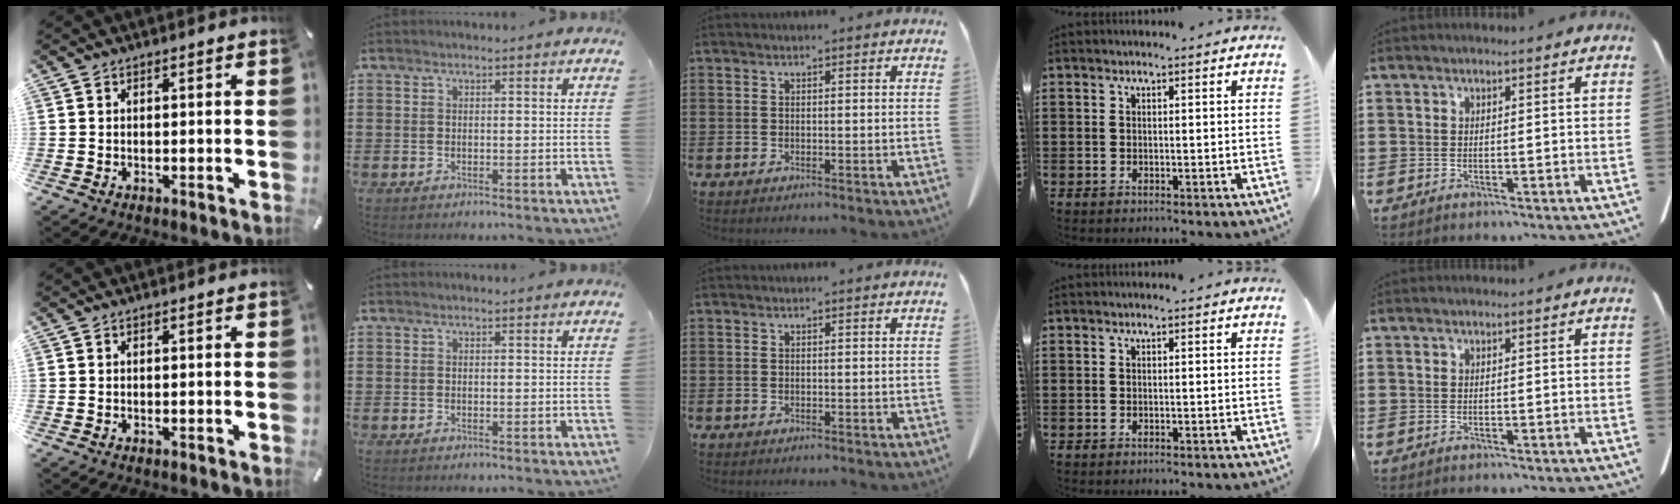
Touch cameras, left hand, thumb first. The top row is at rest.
{}